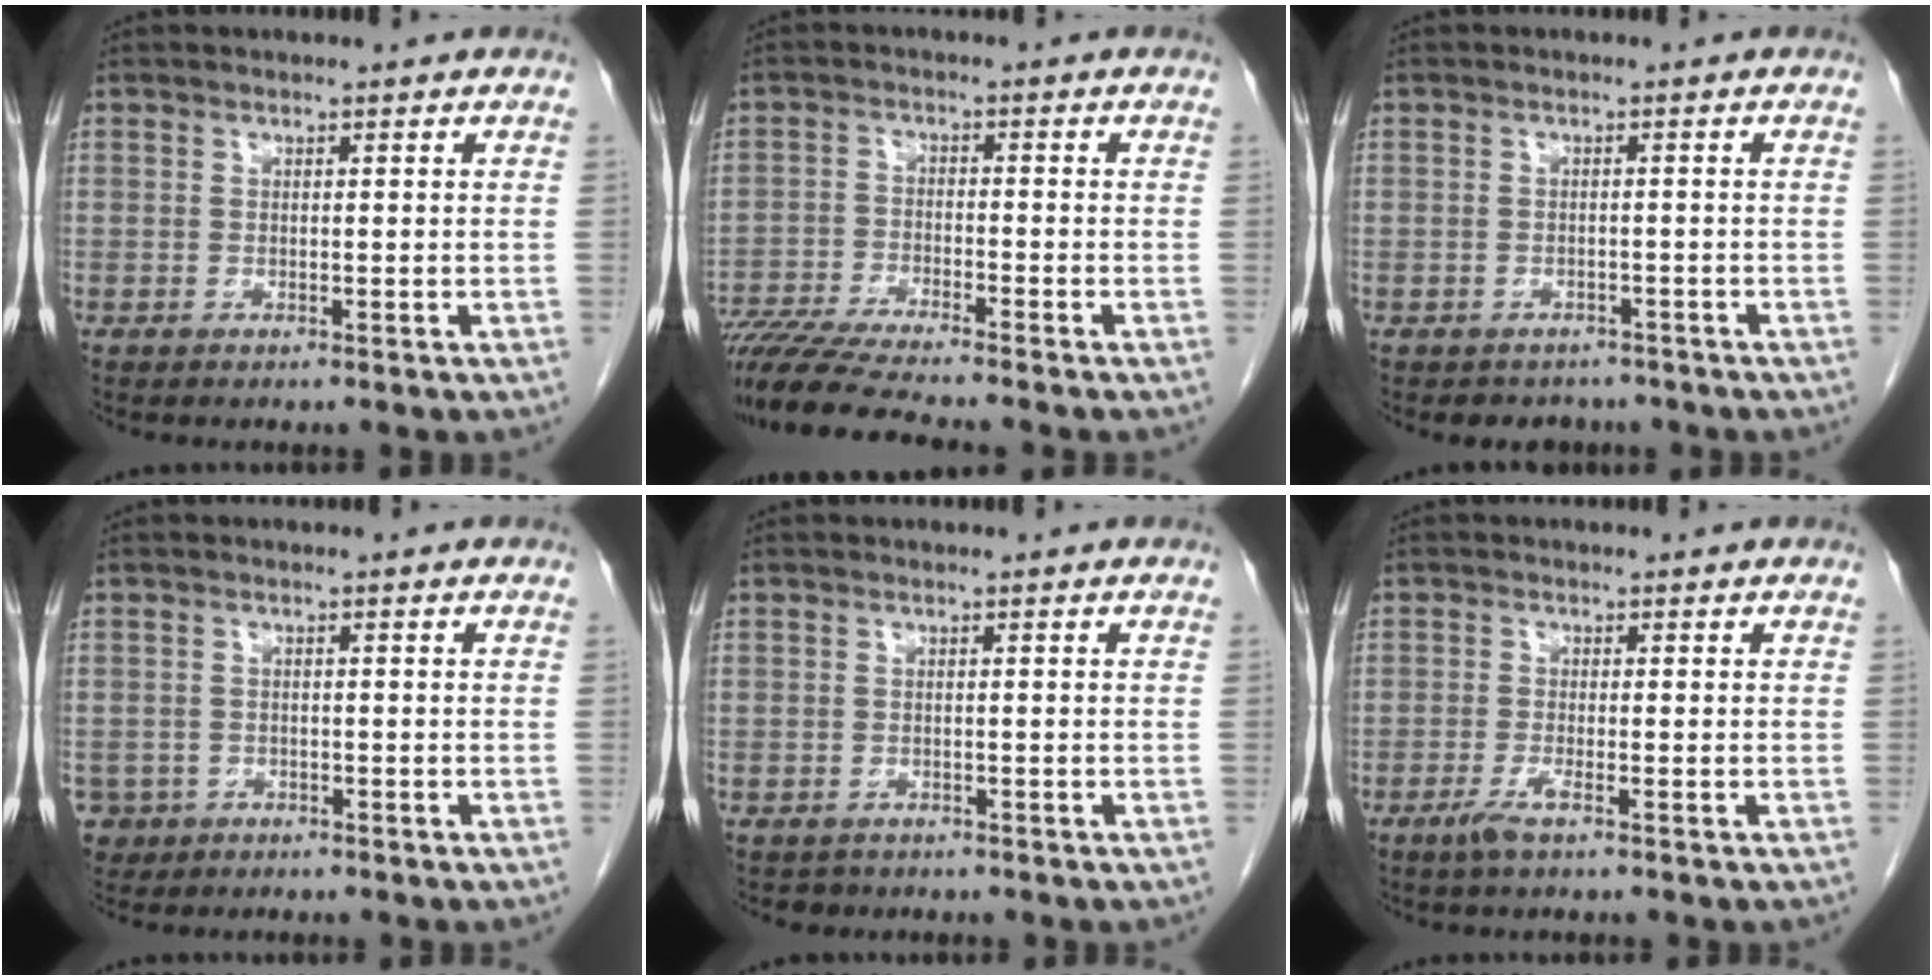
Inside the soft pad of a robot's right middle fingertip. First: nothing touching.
{"total": 10.6, "force": [-9.4, -0.6, 4.9], "torque": [-0.081, -0.026, -0.160]}
{"total": 3.4, "force": [-2.8, 1.9, 0.0], "torque": [-0.006, 0.008, -0.037]}
{"total": 3.2, "force": [-1.7, 2.8, 0.1], "torque": [0.000, 0.007, -0.026]}
{"total": 1.2, "force": [-0.9, 0.7, -0.2], "torque": [-0.006, 0.002, -0.014]}
{"total": 2.3, "force": [-1.4, -0.1, 1.8], "torque": [-0.040, -0.005, -0.030]}